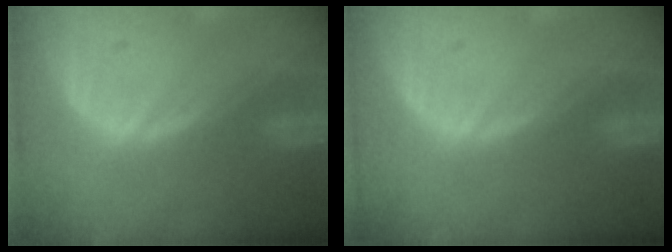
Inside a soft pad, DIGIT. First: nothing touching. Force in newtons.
{"total": 0.0}